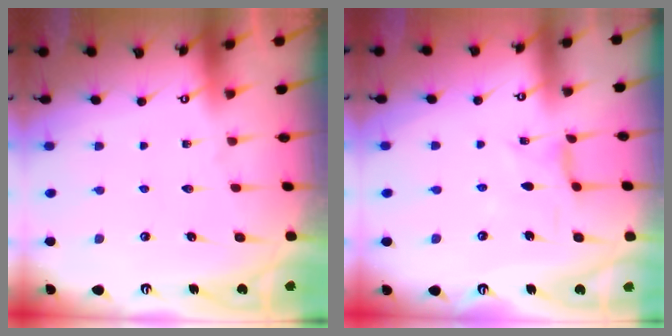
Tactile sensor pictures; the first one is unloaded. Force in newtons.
{"total": 2.3, "press": 2.3, "slide": 0.5}